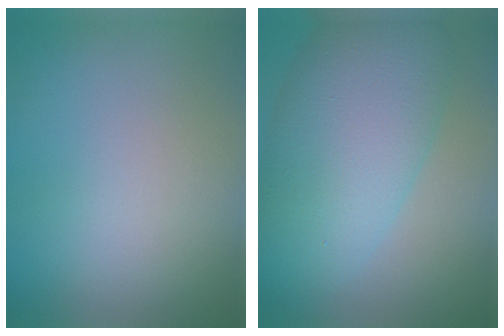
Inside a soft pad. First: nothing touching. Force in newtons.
{"total": 10.0, "press": 10.0, "slide": 0.2}